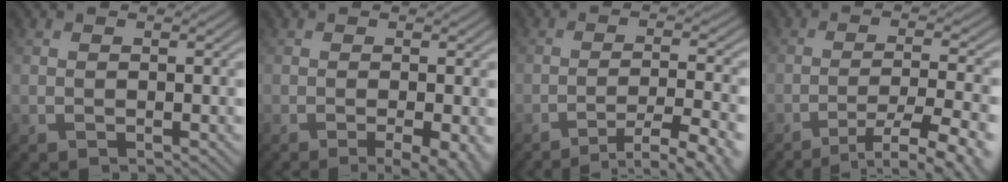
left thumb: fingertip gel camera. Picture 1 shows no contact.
{"total": 3.8, "force": [-1.7, 0.6, 3.4], "torque": [-0.052, 0.003, -0.023]}
{"total": 9.6, "force": [-7.2, 1.5, 6.2], "torque": [-0.100, 0.007, -0.088]}
{"total": 10.4, "force": [-7.4, 1.7, 7.1], "torque": [-0.116, 0.005, -0.093]}